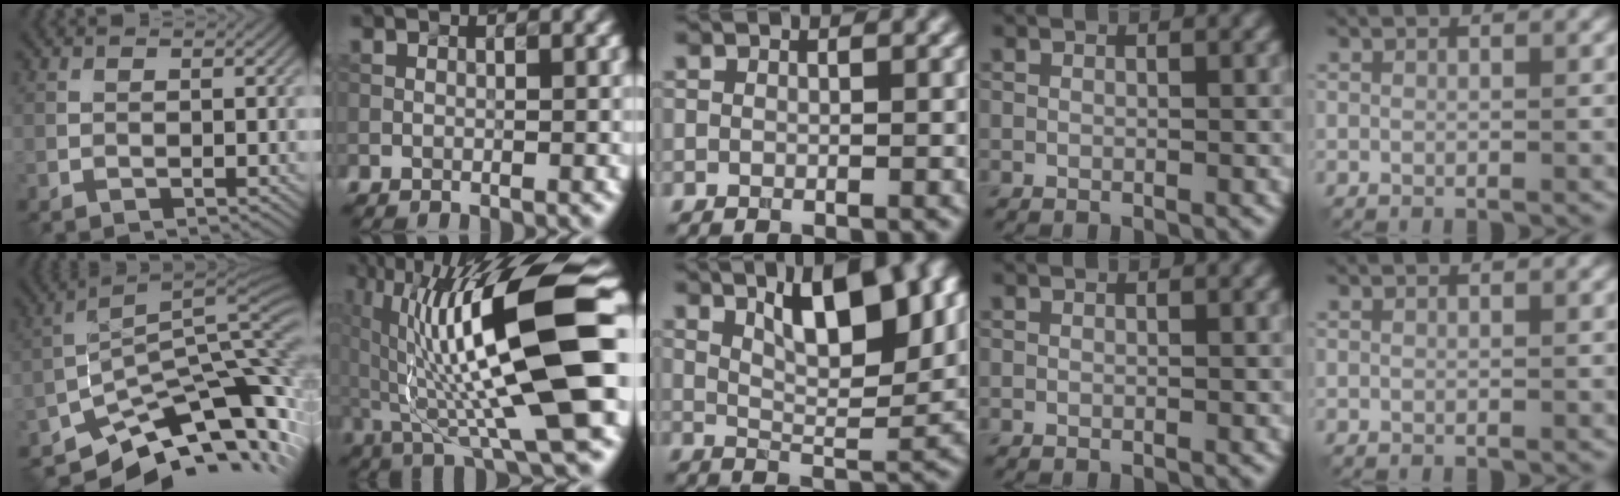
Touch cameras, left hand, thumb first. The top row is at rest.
{"thumb": {"total": 13.4, "force": [-9.0, 4.8, 8.7], "torque": [-0.152, -0.004, -0.149]}, "index": {"total": 14.6, "force": [0.5, 2.9, 14.3], "torque": [-0.232, 0.012, 0.019]}, "middle": {"total": 8.2, "force": [3.8, 2.6, 6.9], "torque": [-0.102, 0.004, 0.063]}}